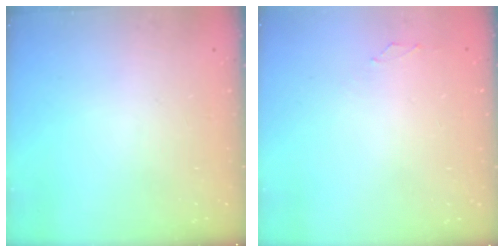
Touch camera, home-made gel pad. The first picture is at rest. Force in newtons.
{"total": 0.0}